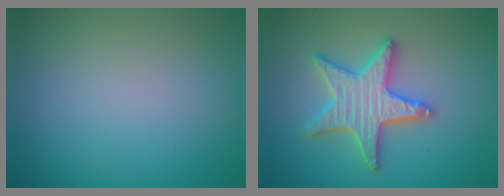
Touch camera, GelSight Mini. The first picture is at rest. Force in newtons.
{"total": 5.2, "press": 5.1, "slide": 0.9}